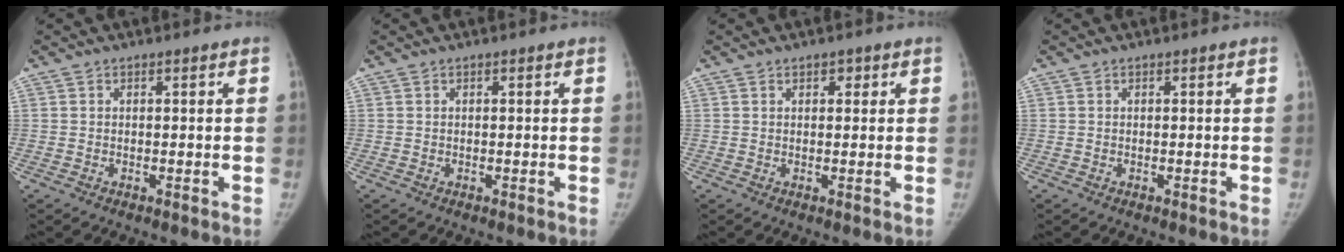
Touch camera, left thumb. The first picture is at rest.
{"total": 0.0}
{"total": 1.5, "force": [0.8, 0.9, 0.9], "torque": [-0.003, -0.001, 0.009]}
{"total": 0.0}